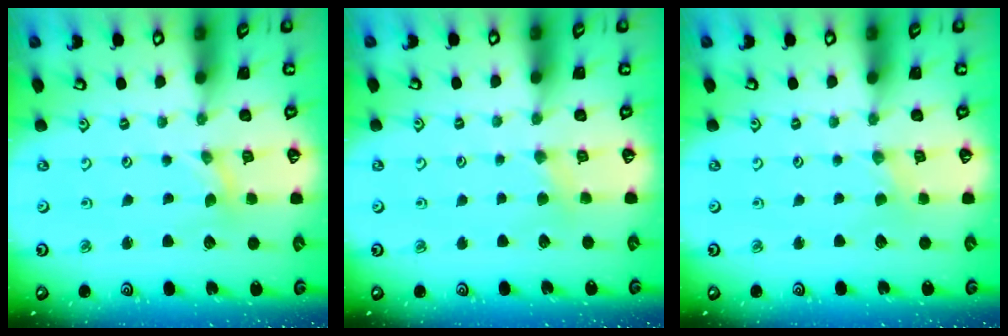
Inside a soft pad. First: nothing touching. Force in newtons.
{"total": 2.7, "press": 2.6, "slide": 0.4}
{"total": 0.0}